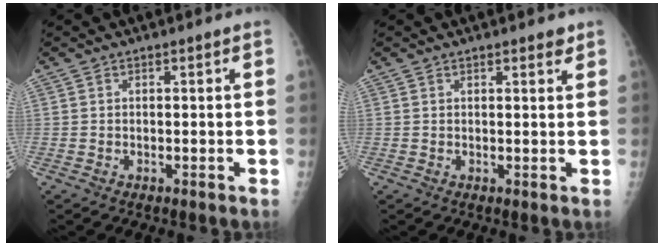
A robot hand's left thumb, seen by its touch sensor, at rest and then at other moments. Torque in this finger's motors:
{"motor_torque": [-0.09, 0.09, -0.21, -0.23, 0.05]}